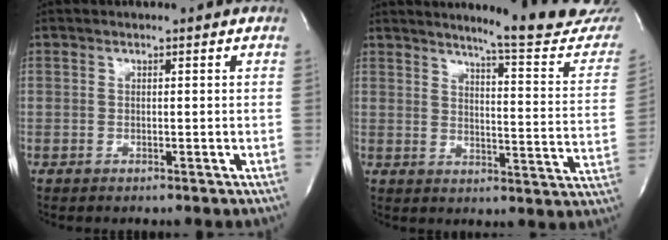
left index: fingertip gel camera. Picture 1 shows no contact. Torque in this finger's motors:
{"motor_torque": [0.08, -1.06, 0.20, 0.08]}